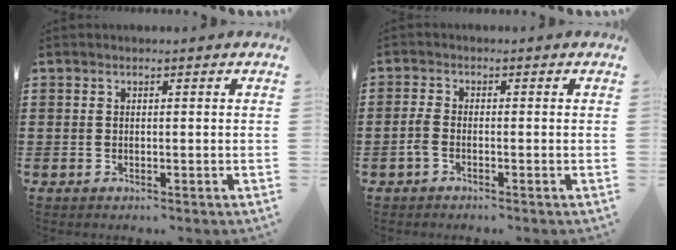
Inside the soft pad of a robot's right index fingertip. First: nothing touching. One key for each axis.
{"total": 1.8, "fx": -1.0, "fy": 0.6, "fz": 1.4, "tx": -0.041, "ty": -0.005, "tz": -0.023}